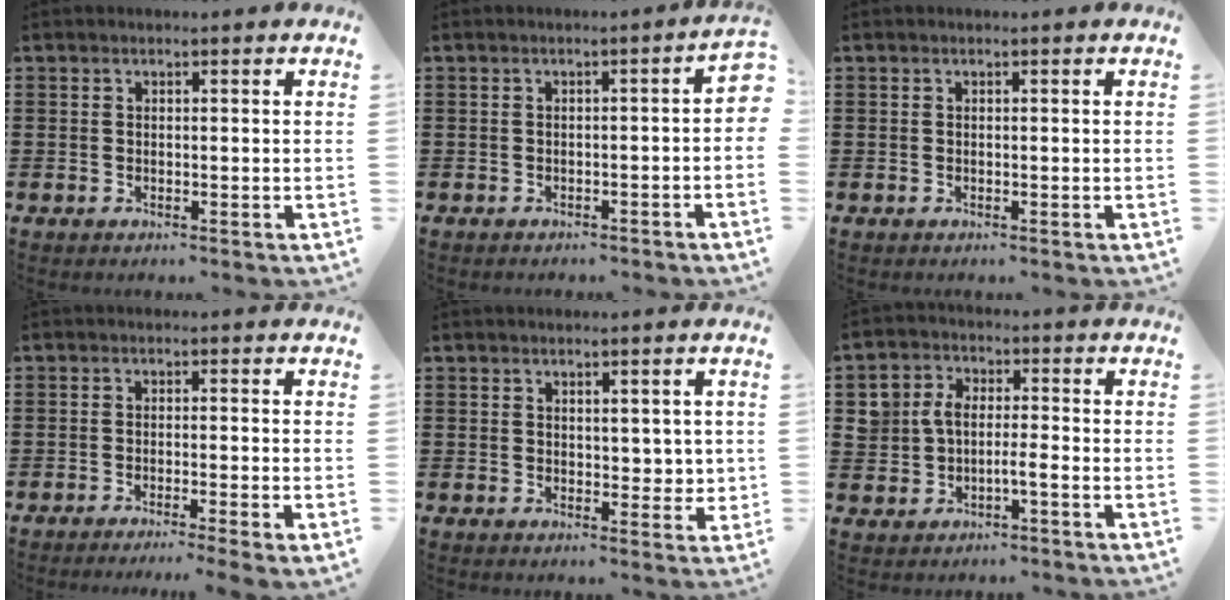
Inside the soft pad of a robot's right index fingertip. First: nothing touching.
{"total": 1.8, "force": [-1.3, 0.5, 1.1], "torque": [-0.020, 0.004, -0.027]}
{"total": 0.0}
{"total": 1.8, "force": [-1.4, -0.5, 0.9], "torque": [-0.016, -0.003, -0.027]}
{"total": 3.0, "force": [1.4, 2.2, 1.6], "torque": [-0.012, 0.002, 0.021]}
{"total": 3.3, "force": [-1.1, 2.4, 1.9], "torque": [-0.060, 0.006, -0.030]}